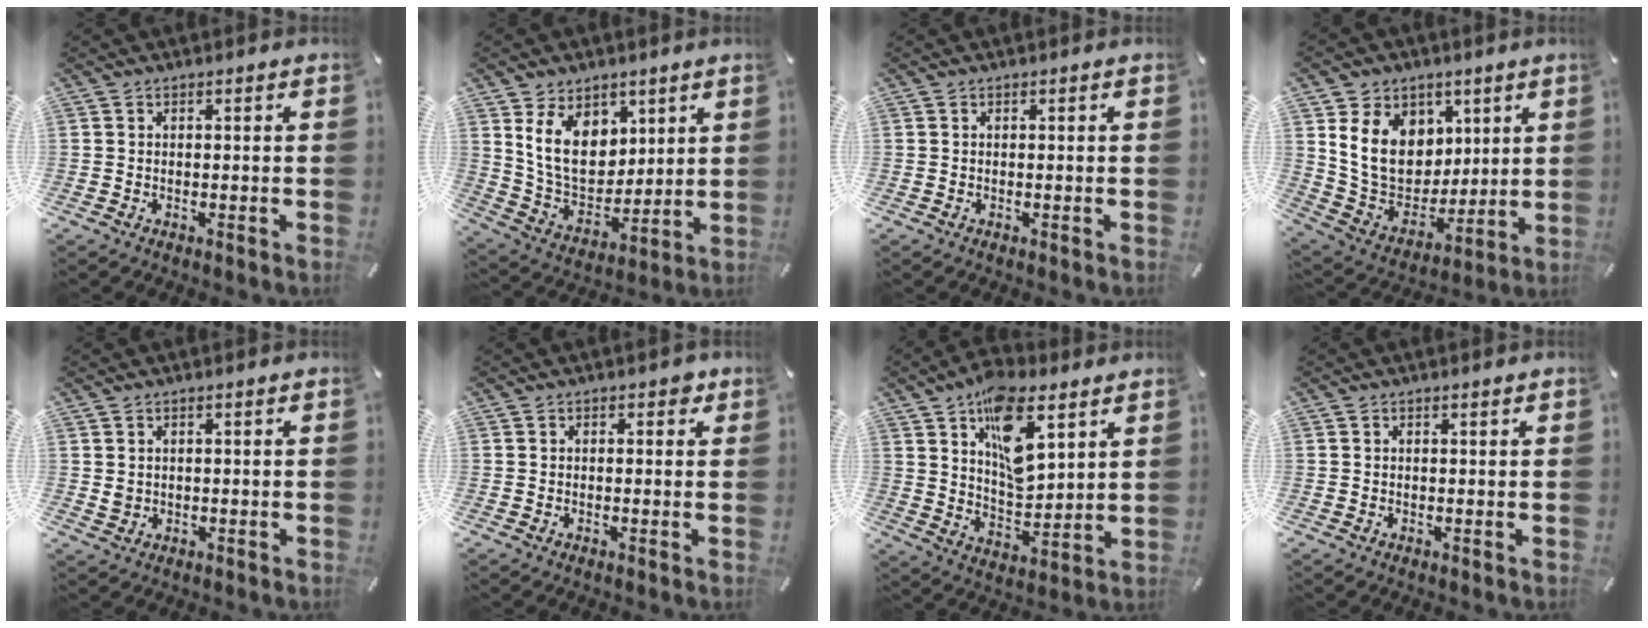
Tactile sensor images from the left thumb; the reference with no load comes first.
{"total": 13.1, "force": [5.4, 9.8, 6.7], "torque": [-0.145, -0.025, 0.103]}
{"total": 0.0}
{"total": 15.7, "force": [4.9, 13.1, 7.1], "torque": [-0.144, -0.021, 0.102]}
{"total": 1.6, "force": [0.7, 1.4, 0.4], "torque": [-0.001, -0.001, 0.011]}
{"total": 1.7, "force": [0.7, 1.2, 0.9], "torque": [-0.005, -0.001, 0.008]}
{"total": 15.3, "force": [8.2, 8.1, 10.0], "torque": [-0.156, -0.034, 0.148]}
{"total": 0.6, "force": [0.4, 0.2, 0.4], "torque": [-0.008, 0.001, 0.007]}